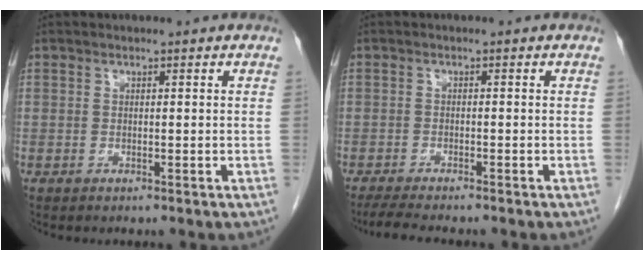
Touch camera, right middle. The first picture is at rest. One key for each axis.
{"total": 5.7, "fx": -4.9, "fy": 0.4, "fz": 2.9, "tx": -0.049, "ty": -0.017, "tz": -0.078}